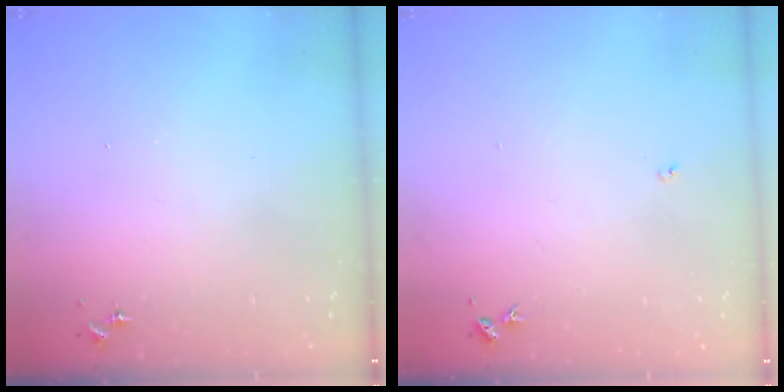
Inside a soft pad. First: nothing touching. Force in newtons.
{"total": 3.0, "press": 3.0, "slide": 0.4}